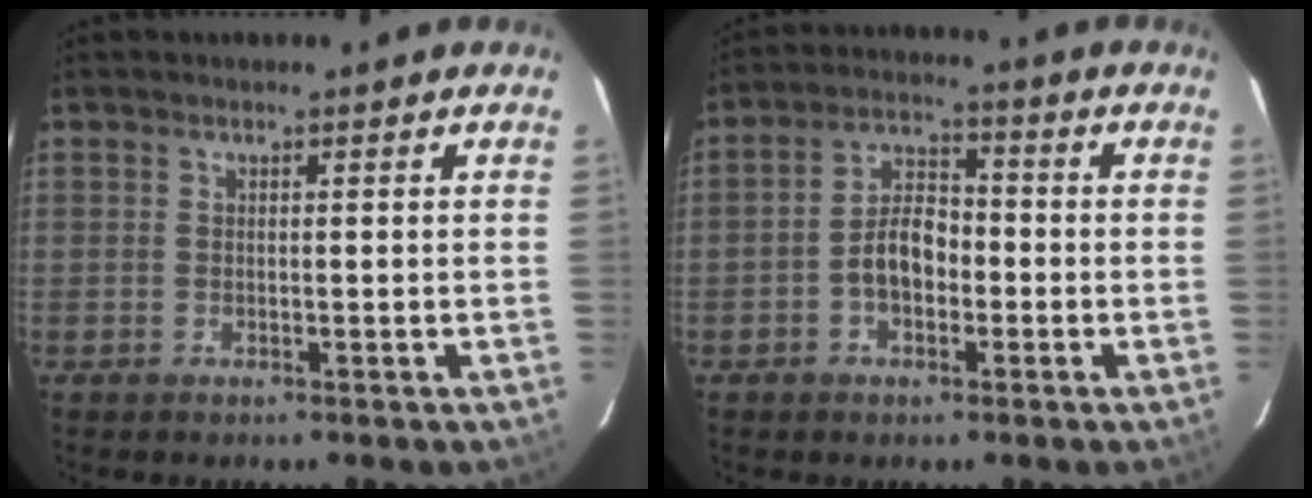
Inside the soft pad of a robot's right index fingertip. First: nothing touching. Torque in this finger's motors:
{"motor_torque": [0.55, 0.35, 0.25, 0.11]}